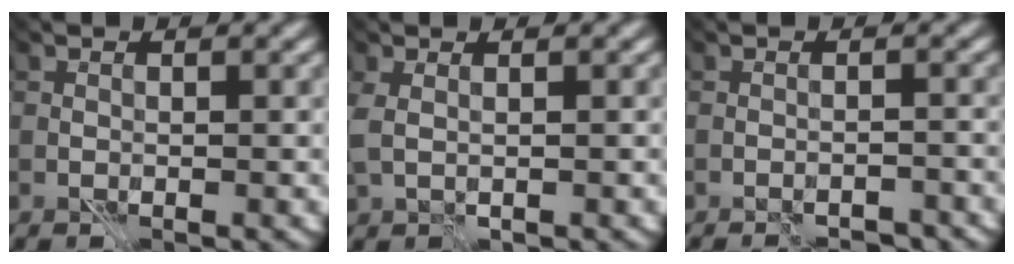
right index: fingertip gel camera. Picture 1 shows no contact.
{"total": 4.1, "force": [1.4, 2.8, 2.7], "torque": [-0.092, 0.018, 0.041]}
{"total": 2.9, "force": [-2.9, -0.2, 0.3], "torque": [0.009, 0.012, -0.027]}